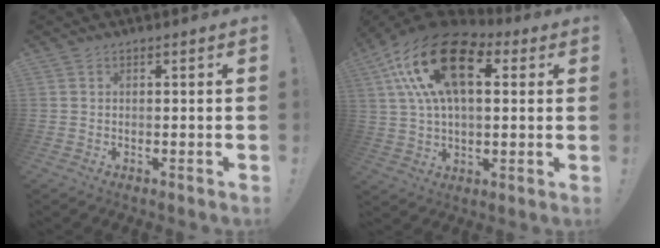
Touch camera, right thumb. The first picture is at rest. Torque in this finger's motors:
{"motor_torque": [0.84, 2.98, 1.51, -0.61, 0.75]}